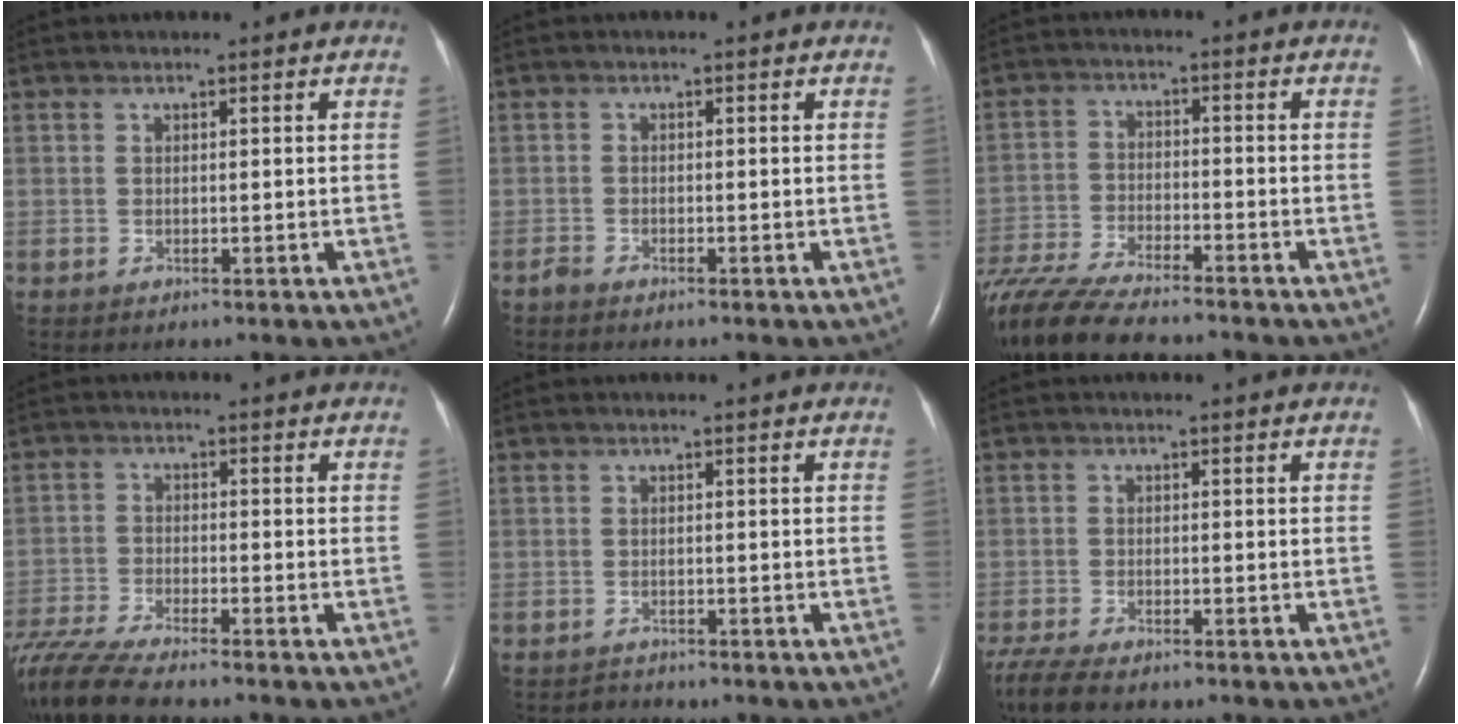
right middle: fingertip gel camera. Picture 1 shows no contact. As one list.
[{"total": 1.1, "force": [-1.1, 0.1, 0.3], "torque": [-0.014, -0.002, -0.021]}, {"total": 14.2, "force": [-12.2, 2.0, 7.0], "torque": [-0.135, -0.031, -0.203]}, {"total": 9.8, "force": [-8.8, -0.3, 4.4], "torque": [-0.088, -0.024, -0.157]}, {"total": 1.1, "force": [-0.9, 0.2, -0.5], "torque": [0.005, -0.006, -0.015]}, {"total": 6.9, "force": [-5.6, 1.6, 3.8], "torque": [-0.076, -0.019, -0.098]}]